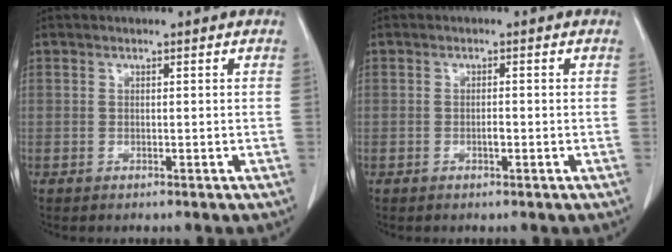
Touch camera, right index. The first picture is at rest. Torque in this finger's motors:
{"motor_torque": [0.35, 0.02, 0.00, 0.01]}